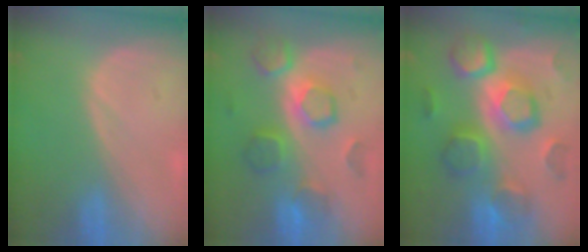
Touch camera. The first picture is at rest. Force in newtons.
{"total": 8.4, "press": 8.3, "slide": 1.3}
{"total": 12.3, "press": 12.2, "slide": 1.2}